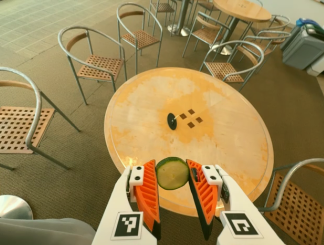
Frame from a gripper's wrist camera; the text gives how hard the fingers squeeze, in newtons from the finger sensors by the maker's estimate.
{"total": 8.4, "left": 8.0, "right": 8.8}